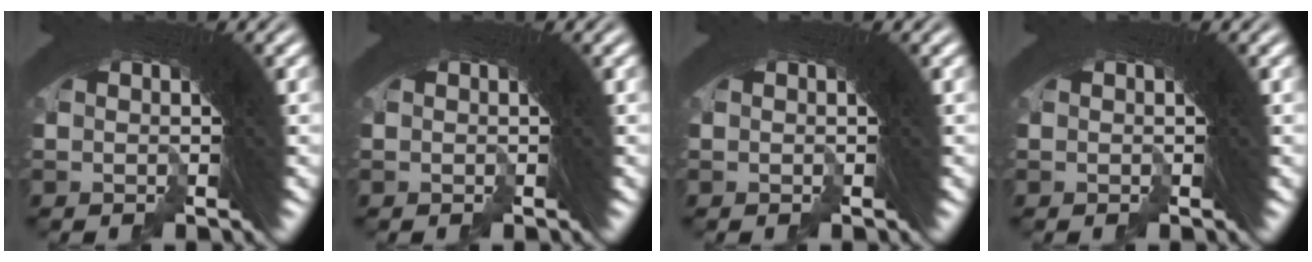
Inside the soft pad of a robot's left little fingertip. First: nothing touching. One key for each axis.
{"total": 0.0}
{"total": 0.0}
{"total": 0.0}